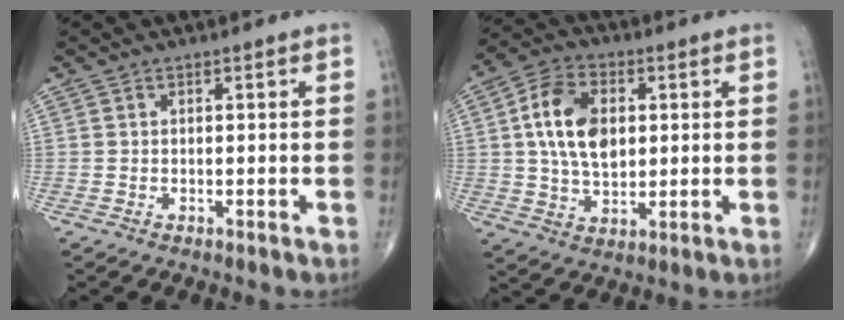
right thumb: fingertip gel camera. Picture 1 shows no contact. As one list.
[{"total": 12.5, "force": [2.0, 8.0, 9.5], "torque": [-0.158, 0.002, 0.034]}]